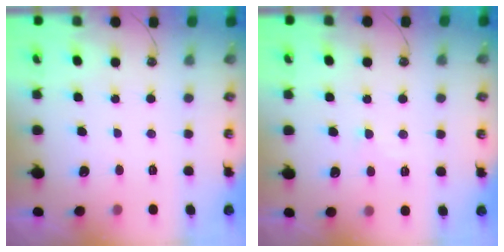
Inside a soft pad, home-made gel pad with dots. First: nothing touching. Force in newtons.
{"total": 0.8, "press": 0.5, "slide": 0.6}